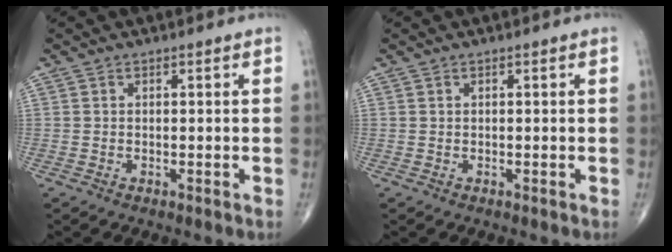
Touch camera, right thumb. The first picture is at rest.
{"total": 0.0}